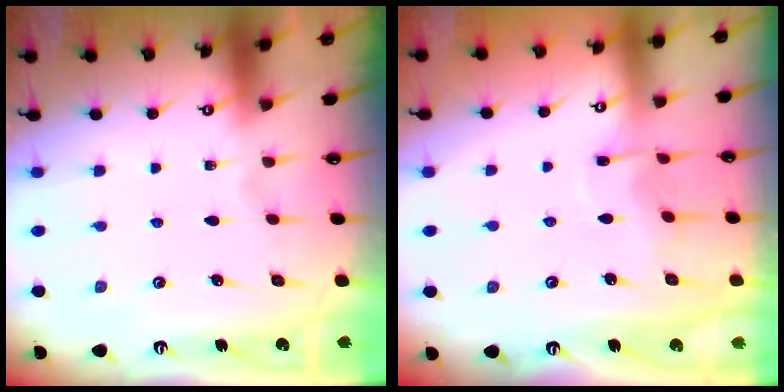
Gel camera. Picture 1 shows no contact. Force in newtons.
{"total": 4.3, "press": 4.3, "slide": 0.5}